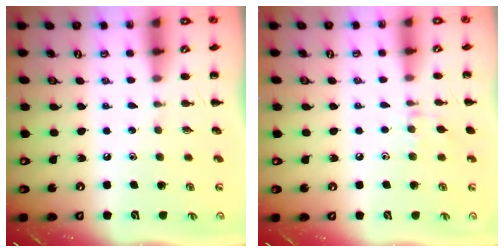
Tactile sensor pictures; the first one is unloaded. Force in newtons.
{"total": 6.8, "press": 6.6, "slide": 1.6}